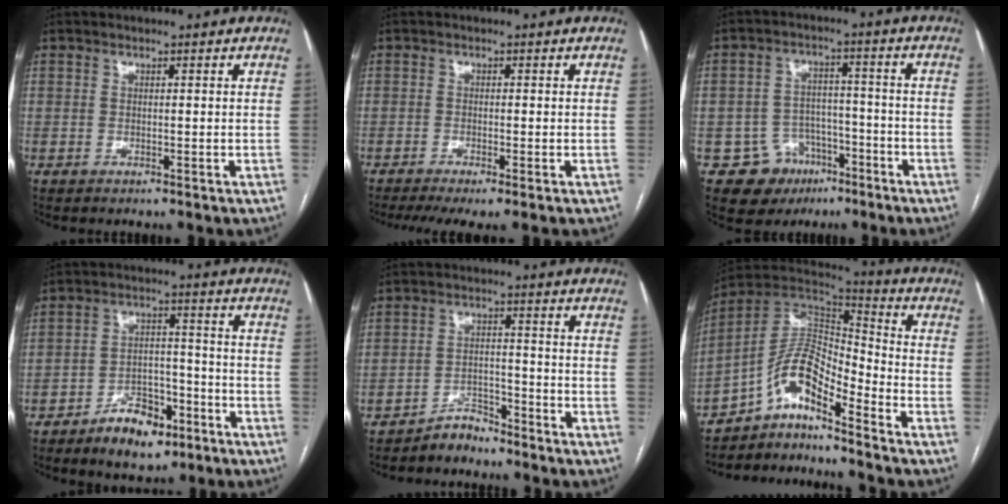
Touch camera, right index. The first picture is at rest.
{"total": 4.9, "force": [-3.2, 0.6, 3.7], "torque": [-0.061, -0.008, -0.055]}
{"total": 8.6, "force": [-4.6, 7.1, 1.4], "torque": [-0.014, 0.022, -0.060]}
{"total": 9.0, "force": [-5.7, 4.5, 5.3], "torque": [-0.085, 0.012, -0.092]}
{"total": 3.9, "force": [-3.6, 1.4, 0.3], "torque": [-0.001, -0.001, -0.063]}
{"total": 11.1, "force": [-7.5, 2.6, 7.9], "torque": [-0.147, 0.037, -0.133]}